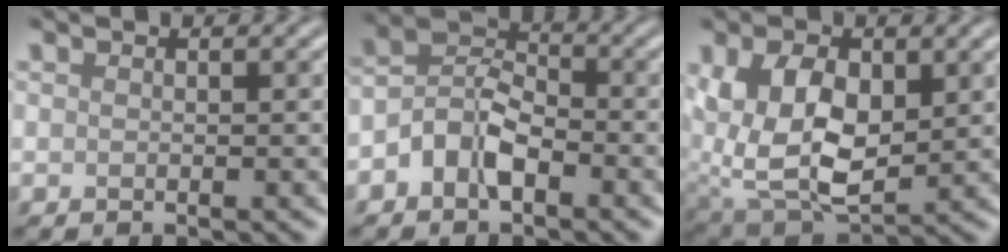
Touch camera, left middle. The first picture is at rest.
{"total": 4.5, "force": [-2.2, 2.6, 3.0], "torque": [-0.054, 0.013, -0.050]}
{"total": 10.0, "force": [0.9, 6.6, 7.4], "torque": [-0.174, -0.009, 0.030]}